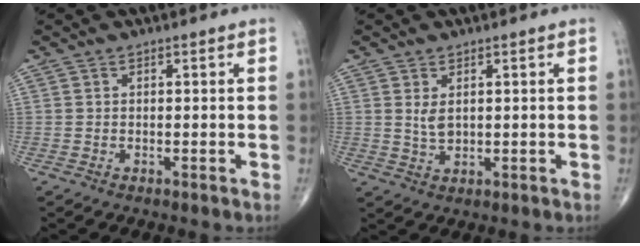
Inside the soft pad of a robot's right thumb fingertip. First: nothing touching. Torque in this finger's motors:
{"motor_torque": [-0.50, 0.49, 0.42, 0.13, 0.02]}